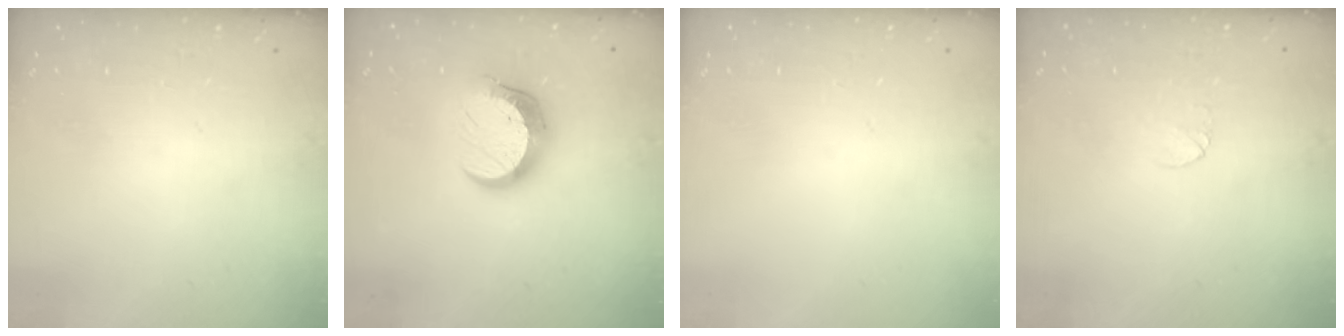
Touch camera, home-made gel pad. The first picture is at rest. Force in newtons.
{"total": 11.6, "press": 11.6, "slide": 0.9}
{"total": 0.0}
{"total": 4.9, "press": 4.8, "slide": 0.4}